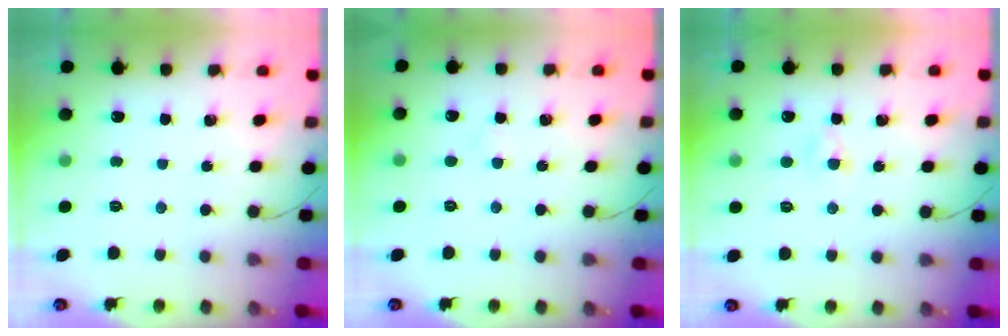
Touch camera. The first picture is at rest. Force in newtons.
{"total": 1.3, "press": 1.0, "slide": 0.7}
{"total": 1.9, "press": 1.7, "slide": 0.9}